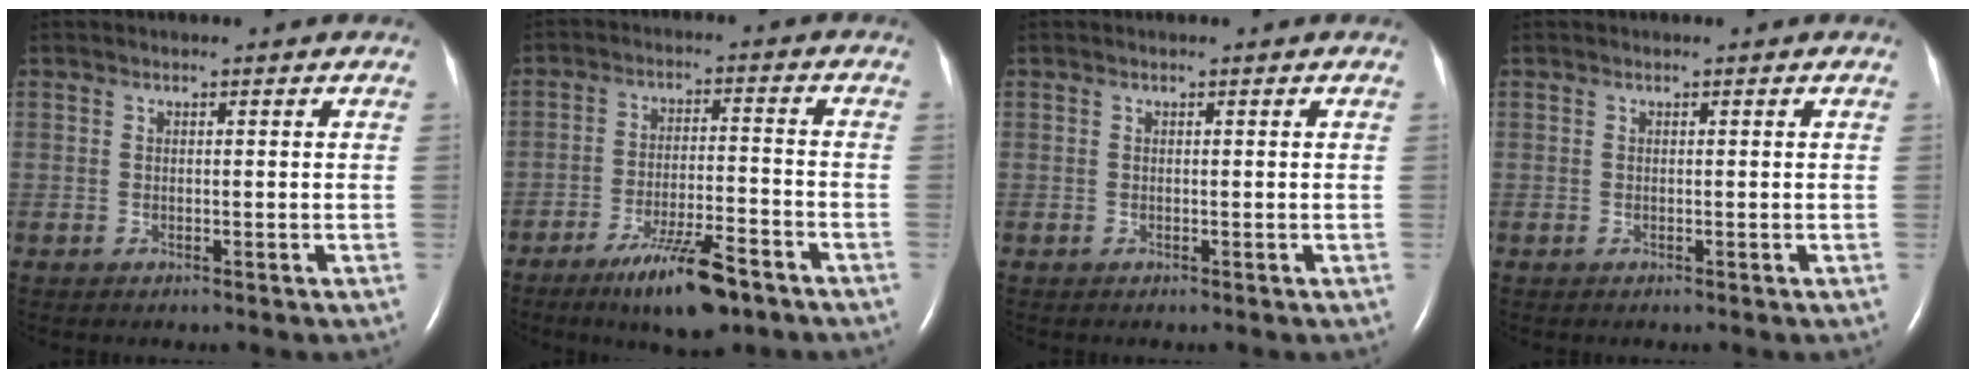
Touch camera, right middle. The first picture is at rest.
{"total": 10.3, "force": [-6.9, 1.8, 7.4], "torque": [-0.132, -0.015, -0.113]}
{"total": 0.0}
{"total": 0.0}